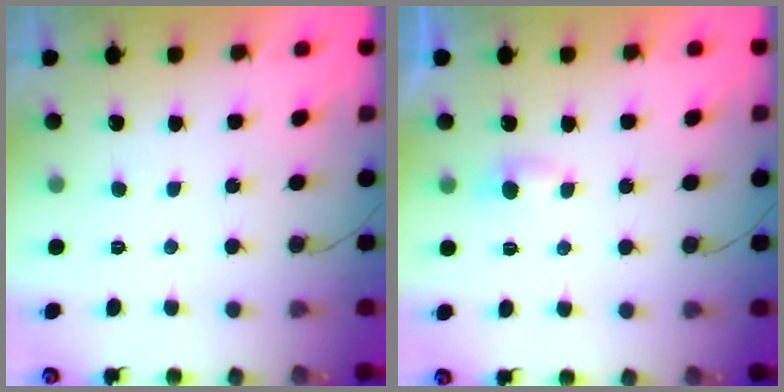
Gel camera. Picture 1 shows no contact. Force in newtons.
{"total": 2.4, "press": 2.4, "slide": 0.3}